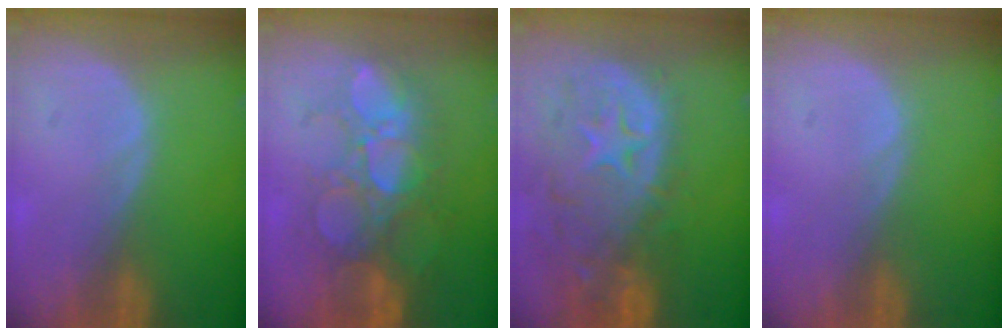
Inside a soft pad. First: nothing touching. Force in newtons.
{"total": 10.5, "press": 9.3, "slide": 4.8}
{"total": 14.0, "press": 11.3, "slide": 8.2}
{"total": 0.5, "press": 0.1, "slide": 0.5}